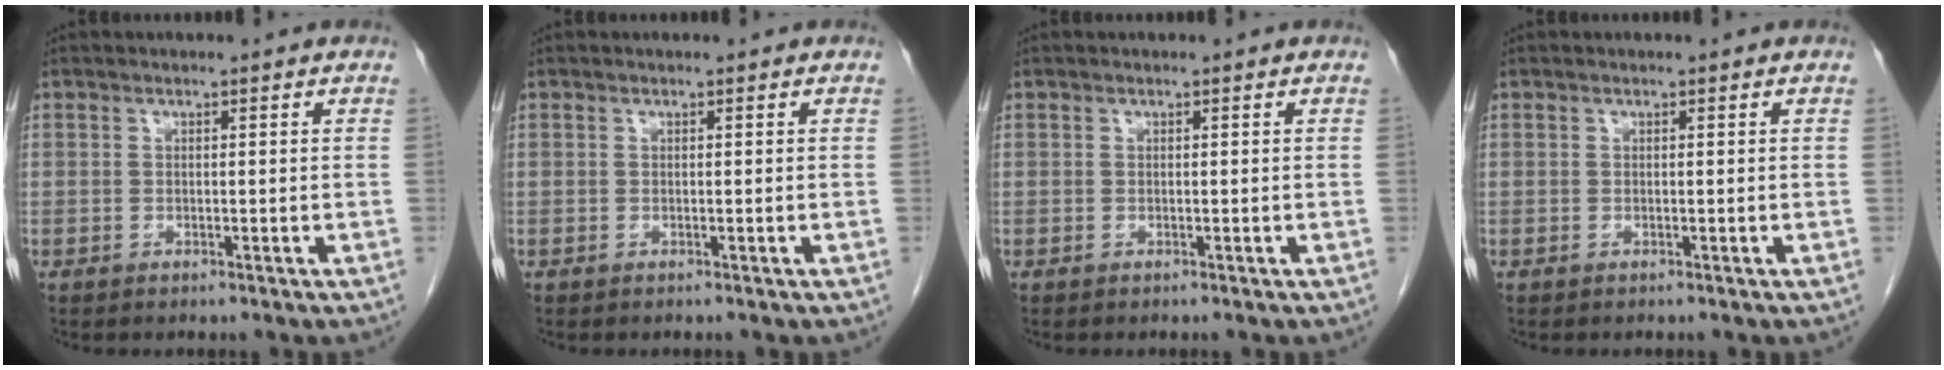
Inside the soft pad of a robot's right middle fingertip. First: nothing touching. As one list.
[{"total": 0.0}, {"total": 0.0}, {"total": 0.0}]